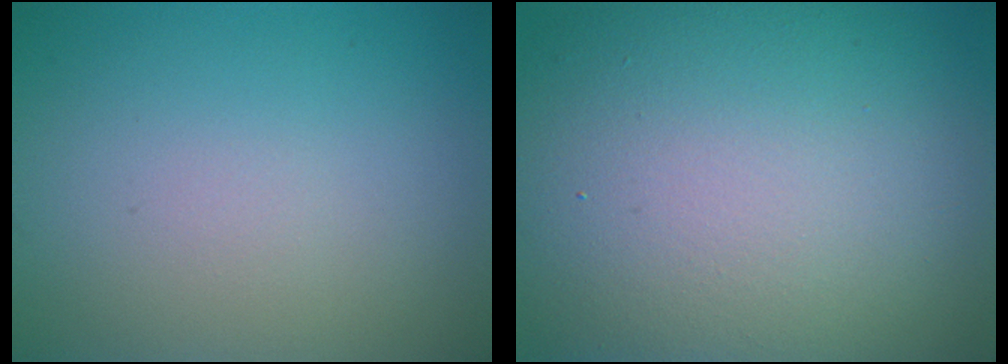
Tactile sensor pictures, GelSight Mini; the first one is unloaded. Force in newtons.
{"total": 17.0, "press": 16.9, "slide": 1.3}